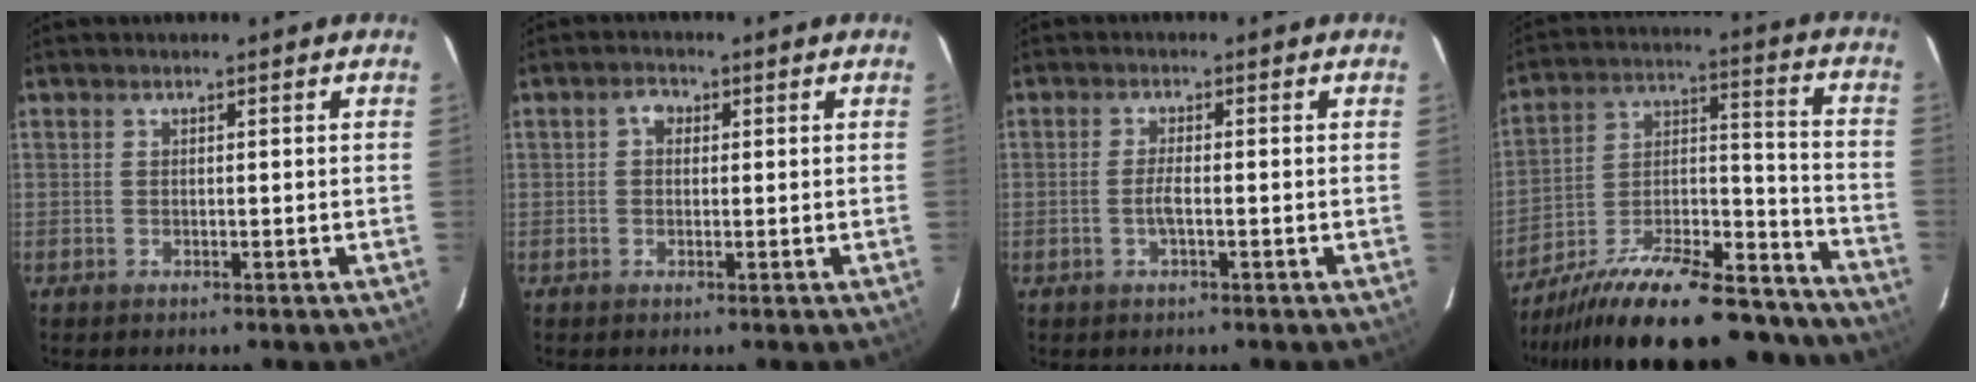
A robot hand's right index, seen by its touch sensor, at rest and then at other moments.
{"total": 2.2, "force": [0.3, 1.8, 1.1], "torque": [-0.018, 0.010, 0.003]}
{"total": 2.4, "force": [-0.7, 0.3, 2.2], "torque": [-0.045, 0.002, -0.015]}
{"total": 29.5, "force": [-24.0, 8.8, 14.6], "torque": [-0.245, 0.008, -0.345]}